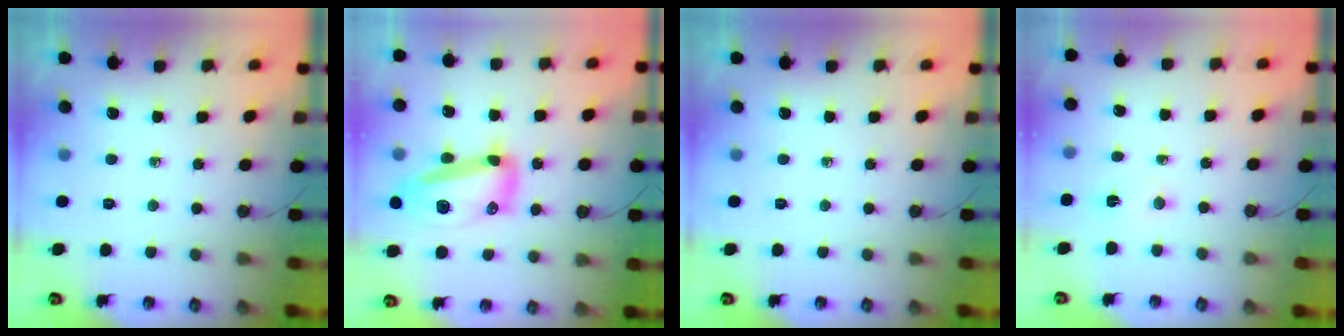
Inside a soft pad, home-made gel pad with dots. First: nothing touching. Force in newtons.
{"total": 15.1, "press": 15.1, "slide": 1.2}
{"total": 0.0}
{"total": 8.3, "press": 2.8, "slide": 7.9}